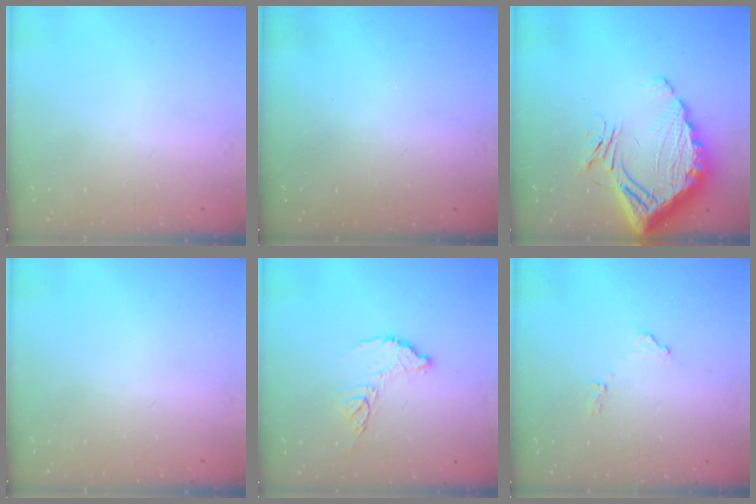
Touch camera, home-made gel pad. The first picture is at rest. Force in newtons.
{"total": 3.3, "press": 3.3, "slide": 0.1}
{"total": 17.5, "press": 17.4, "slide": 1.5}
{"total": 0.0}
{"total": 8.9, "press": 8.9, "slide": 0.6}
{"total": 8.0, "press": 8.0, "slide": 0.4}